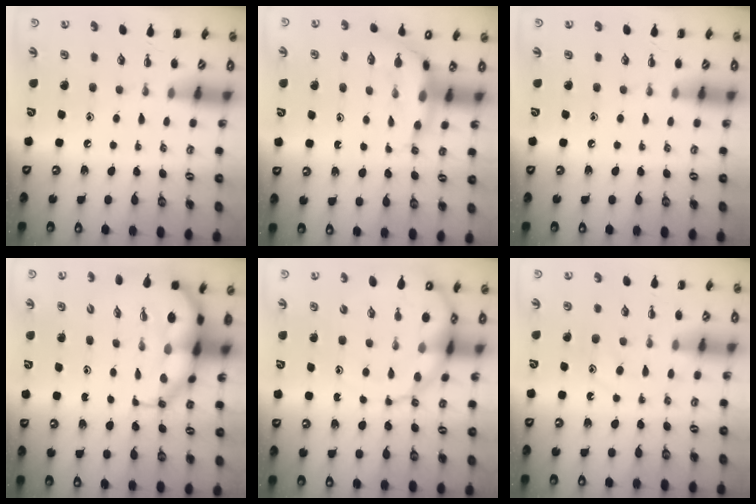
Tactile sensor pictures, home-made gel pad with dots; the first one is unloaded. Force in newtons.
{"total": 7.9, "press": 7.8, "slide": 1.3}
{"total": 0.0}
{"total": 9.0, "press": 8.6, "slide": 2.4}
{"total": 13.5, "press": 13.0, "slide": 3.4}
{"total": 12.1, "press": 12.0, "slide": 0.9}